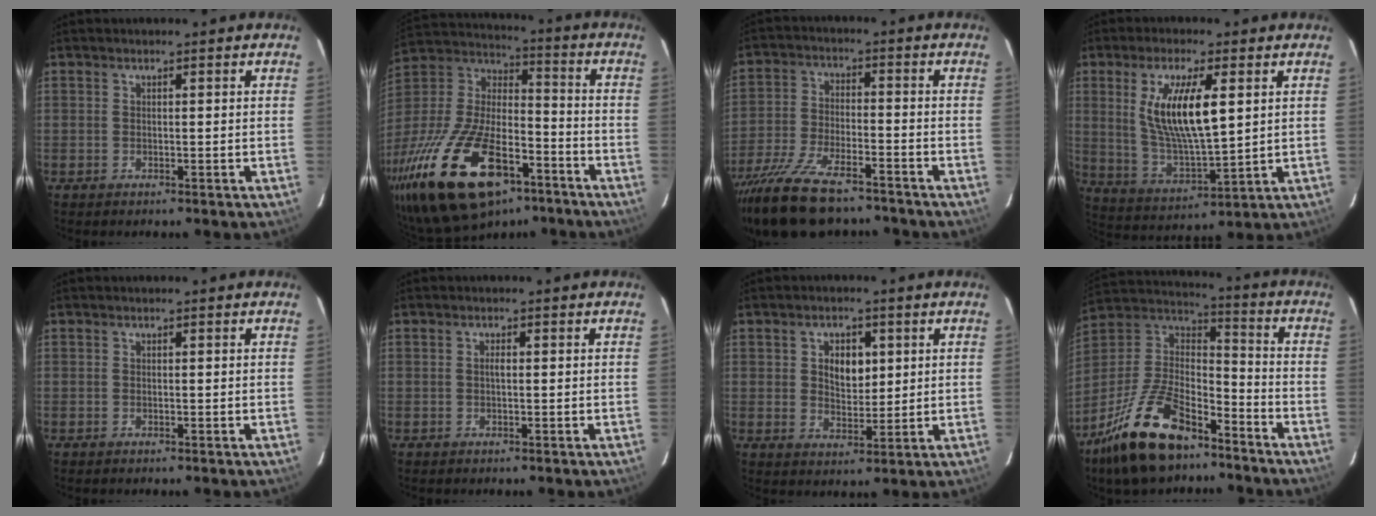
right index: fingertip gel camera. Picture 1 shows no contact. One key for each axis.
{"total": 30.5, "fx": -17.7, "fy": 13.7, "fz": 20.7, "tx": -0.420, "ty": -0.026, "tz": -0.291}
{"total": 17.9, "fx": -14.3, "fy": 5.8, "fz": 9.0, "tx": -0.193, "ty": -0.035, "tz": -0.246}
{"total": 13.8, "fx": 3.7, "fy": 3.9, "fz": 12.7, "tx": -0.241, "ty": -0.007, "tz": 0.081}
{"total": 0.0}
{"total": 0.8, "fx": 0.0, "fy": 0.3, "fz": 0.8, "tx": -0.015, "ty": 0.003, "tz": -0.001}
{"total": 5.7, "fx": 1.5, "fy": 3.8, "fz": 4.1, "tx": -0.064, "ty": 0.006, "tz": 0.030}
{"total": 21.0, "fx": -14.0, "fy": 9.3, "fz": 12.6, "tx": -0.268, "ty": -0.001, "tz": -0.246}